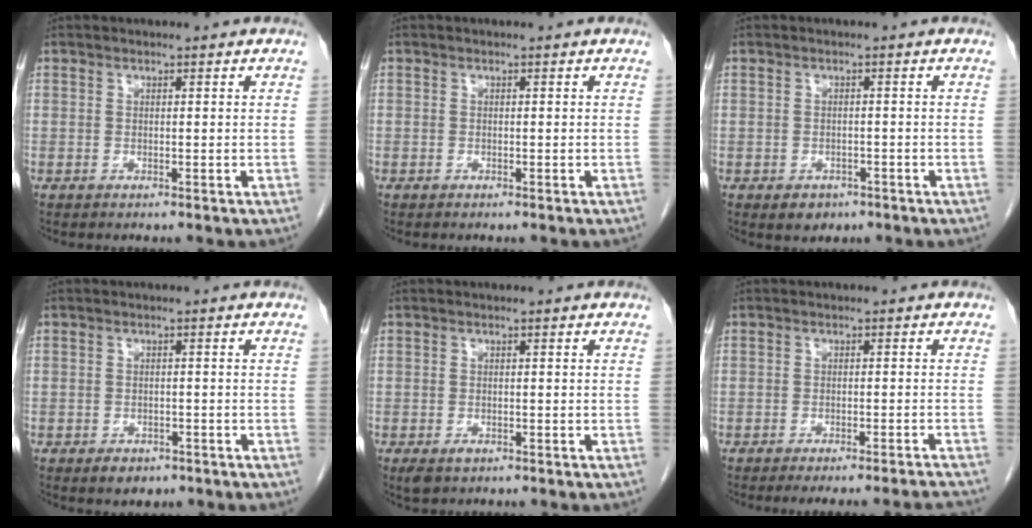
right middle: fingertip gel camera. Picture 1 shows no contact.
{"total": 0.0}
{"total": 2.2, "force": [-1.2, 1.7, 0.8], "torque": [-0.010, 0.003, -0.008]}
{"total": 2.9, "force": [-1.9, 1.8, 1.2], "torque": [-0.018, 0.001, -0.017]}
{"total": 2.0, "force": [-1.1, 1.1, 1.3], "torque": [-0.026, -0.004, -0.011]}
{"total": 10.2, "force": [-9.6, -0.2, 3.4], "torque": [-0.025, -0.006, -0.113]}